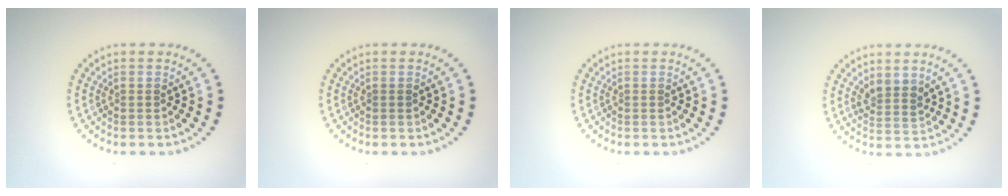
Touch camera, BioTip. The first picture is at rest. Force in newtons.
{"total": 0.0}
{"total": 0.0}
{"total": 2.1, "press": 1.7, "slide": 1.2}